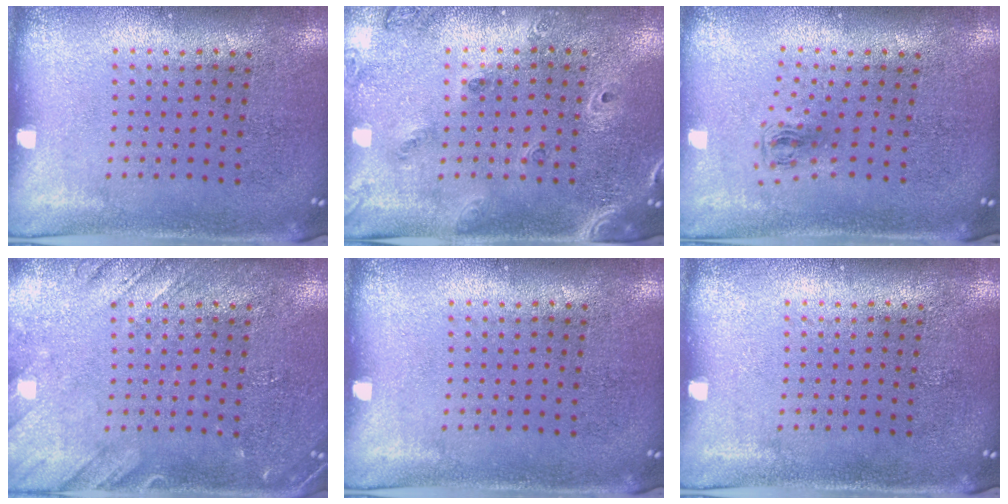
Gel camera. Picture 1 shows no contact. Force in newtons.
{"total": 1.5, "press": 1.4, "slide": 0.6}
{"total": 0.6, "press": 0.3, "slide": 0.6}
{"total": 2.3, "press": 2.3, "slide": 0.3}
{"total": 0.0}
{"total": 0.0}